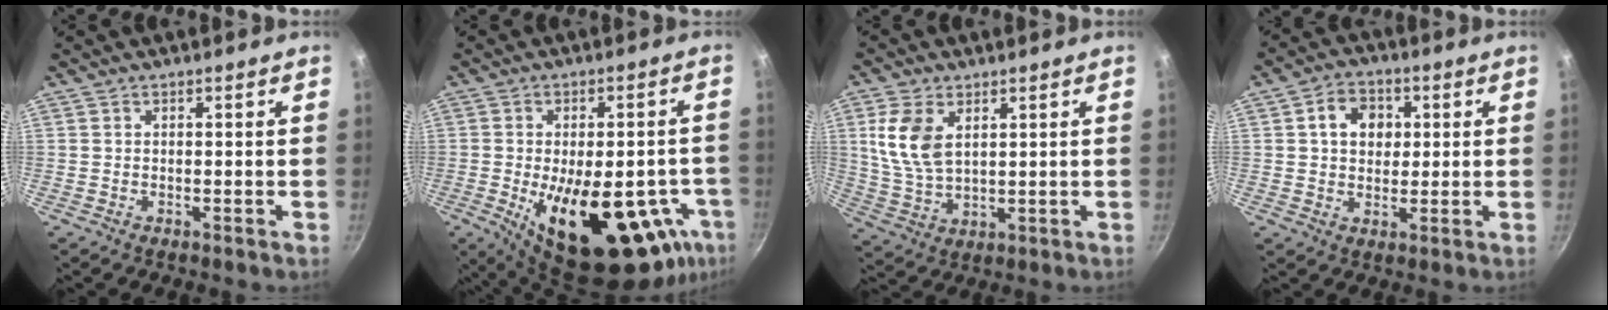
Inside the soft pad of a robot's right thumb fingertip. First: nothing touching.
{"total": 24.3, "force": [-8.4, 11.8, 19.6], "torque": [-0.236, 0.003, -0.100]}
{"total": 9.5, "force": [3.0, 5.6, 7.0], "torque": [-0.137, -0.017, 0.067]}
{"total": 7.6, "force": [1.8, 6.0, 4.3], "torque": [-0.045, 0.007, 0.021]}